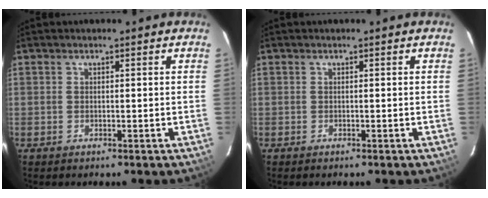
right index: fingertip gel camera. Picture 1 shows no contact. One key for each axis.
{"total": 0.0}